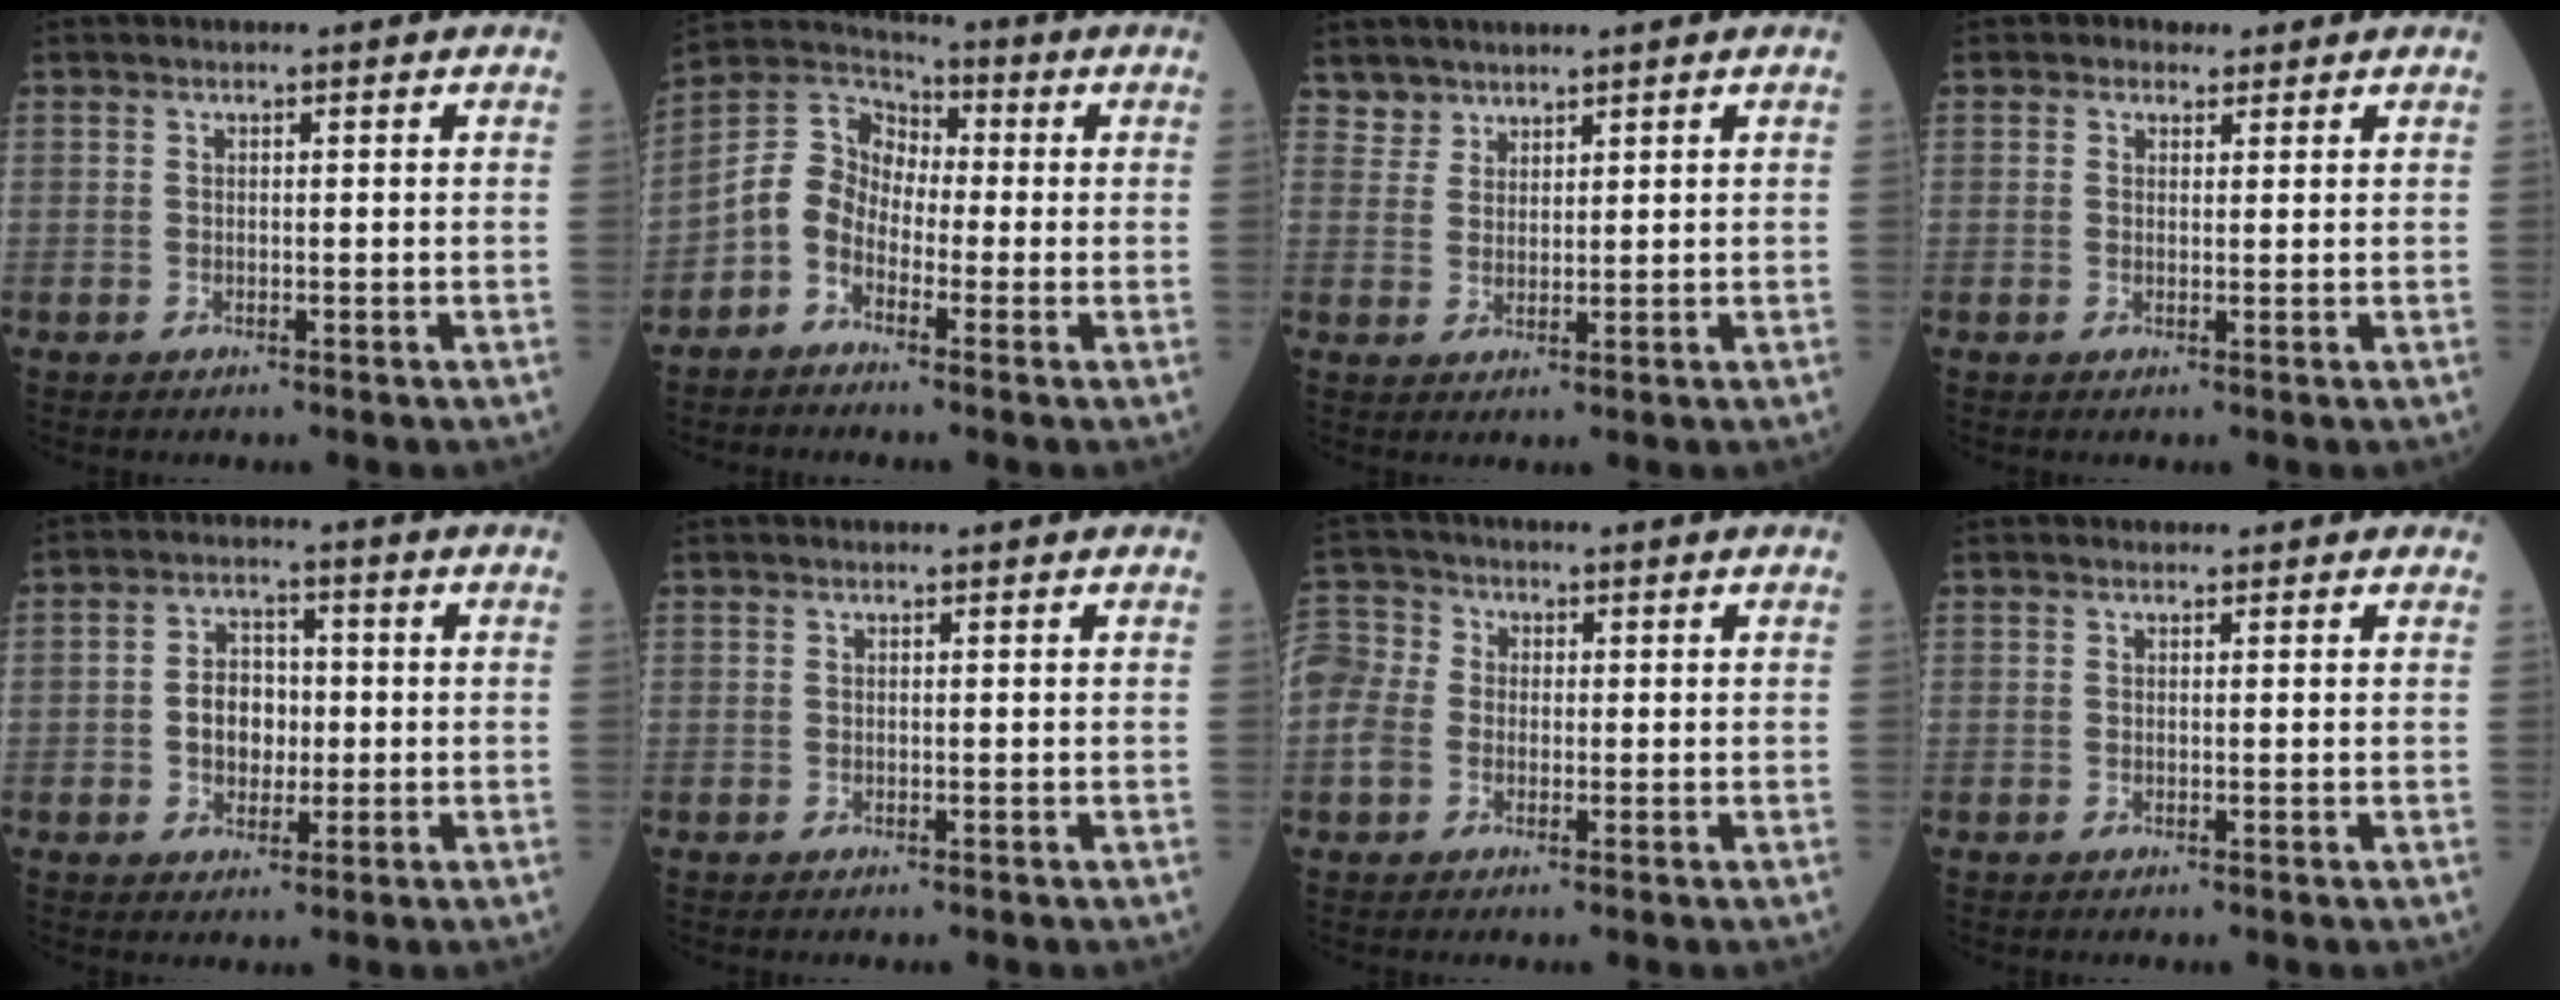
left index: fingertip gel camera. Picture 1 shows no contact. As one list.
[{"total": 6.9, "force": [-2.8, 5.3, 3.5], "torque": [-0.083, 0.025, -0.069]}, {"total": 2.7, "force": [2.3, 1.1, -0.6], "torque": [0.013, 0.010, 0.046]}, {"total": 1.7, "force": [1.1, 1.3, 0.1], "torque": [-0.002, 0.003, 0.011]}, {"total": 6.0, "force": [-0.7, 4.4, 4.0], "torque": [-0.077, 0.014, -0.012]}, {"total": 0.0}, {"total": 12.8, "force": [-0.2, 11.2, 6.3], "torque": [-0.197, 0.035, -0.002]}, {"total": 0.8, "force": [0.5, 0.6, 0.0], "torque": [-0.004, 0.001, 0.000]}]